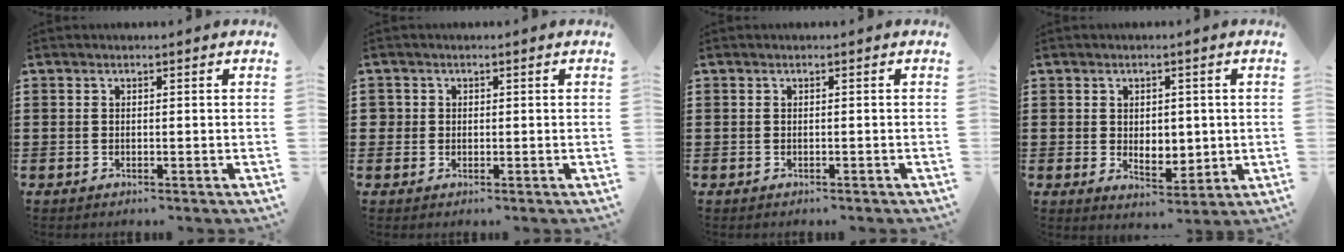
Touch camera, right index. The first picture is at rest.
{"total": 1.3, "force": [0.3, 1.3, 0.1], "torque": [-0.007, 0.007, 0.004]}
{"total": 0.0}
{"total": 3.7, "force": [0.7, 2.8, 2.2], "torque": [-0.035, 0.005, 0.009]}